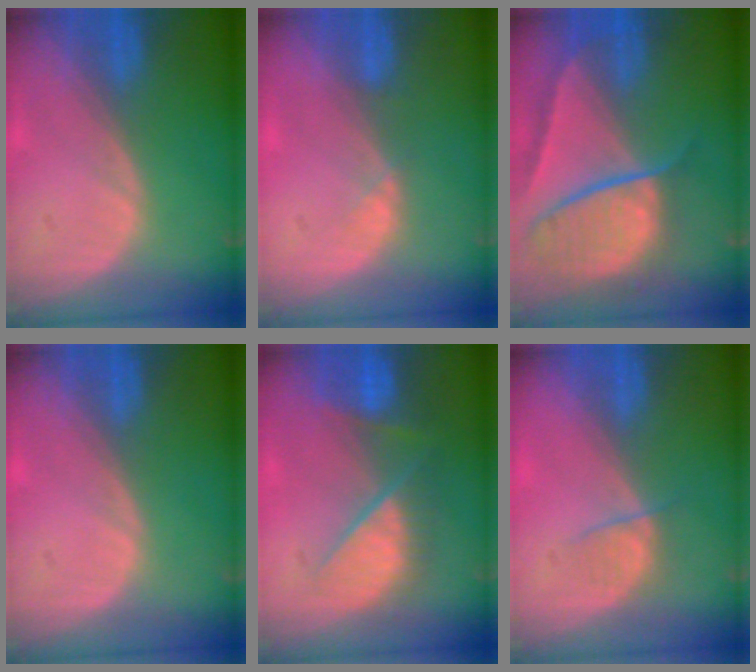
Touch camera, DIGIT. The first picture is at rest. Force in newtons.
{"total": 1.4, "press": 1.2, "slide": 0.7}
{"total": 10.6, "press": 8.9, "slide": 5.7}
{"total": 0.0}
{"total": 9.6, "press": 8.3, "slide": 4.8}
{"total": 2.5, "press": 2.3, "slide": 0.9}